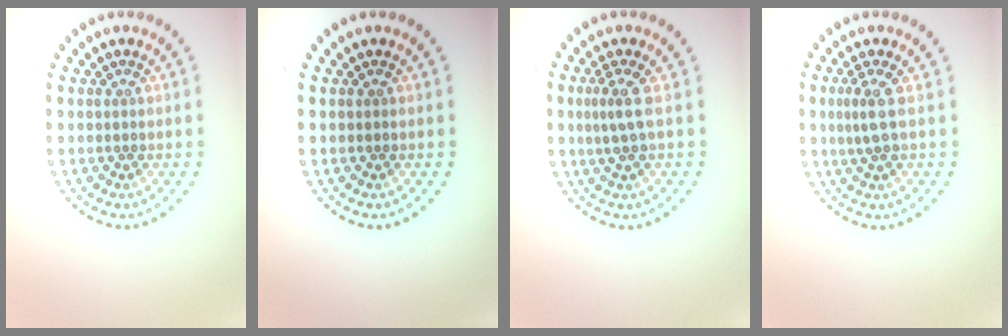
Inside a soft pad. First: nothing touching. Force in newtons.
{"total": 0.0}
{"total": 2.1, "press": 1.4, "slide": 1.5}
{"total": 1.7, "press": 1.2, "slide": 1.2}